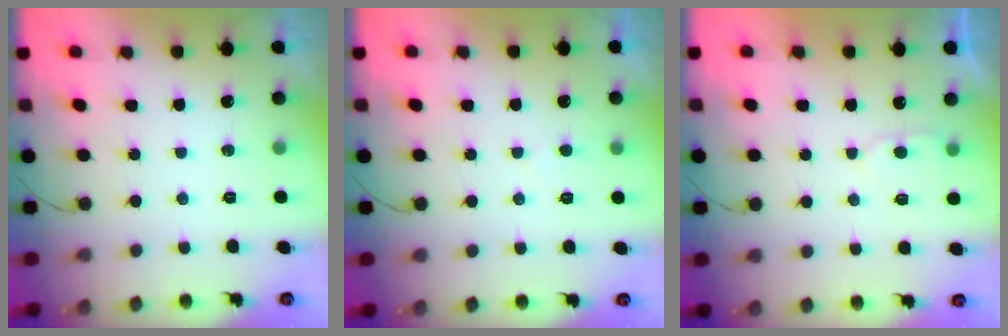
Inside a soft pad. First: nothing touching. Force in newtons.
{"total": 2.2, "press": 2.2, "slide": 0.3}
{"total": 2.7, "press": 2.7, "slide": 0.3}